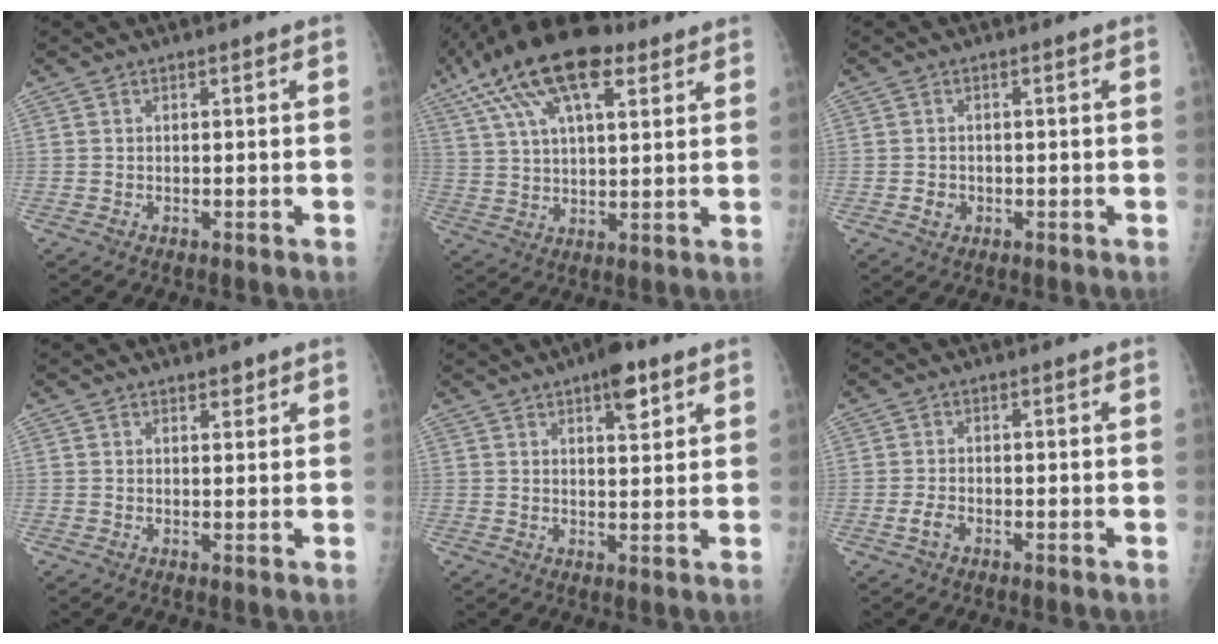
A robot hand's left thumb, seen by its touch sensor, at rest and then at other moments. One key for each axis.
{"total": 18.5, "fx": 9.8, "fy": 7.9, "fz": 13.6, "tx": -0.245, "ty": 0.004, "tz": 0.174}
{"total": 1.9, "fx": -0.6, "fy": 1.7, "fz": 0.7, "tx": -0.005, "ty": 0.004, "tz": -0.006}
{"total": 1.5, "fx": 1.2, "fy": 0.7, "fz": 0.7, "tx": 0.000, "ty": -0.007, "tz": 0.015}
{"total": 6.1, "fx": 3.5, "fy": 2.3, "fz": 4.4, "tx": -0.048, "ty": -0.015, "tz": 0.045}
{"total": 2.1, "fx": -1.0, "fy": 1.2, "fz": 1.3, "tx": -0.030, "ty": 0.004, "tz": -0.019}